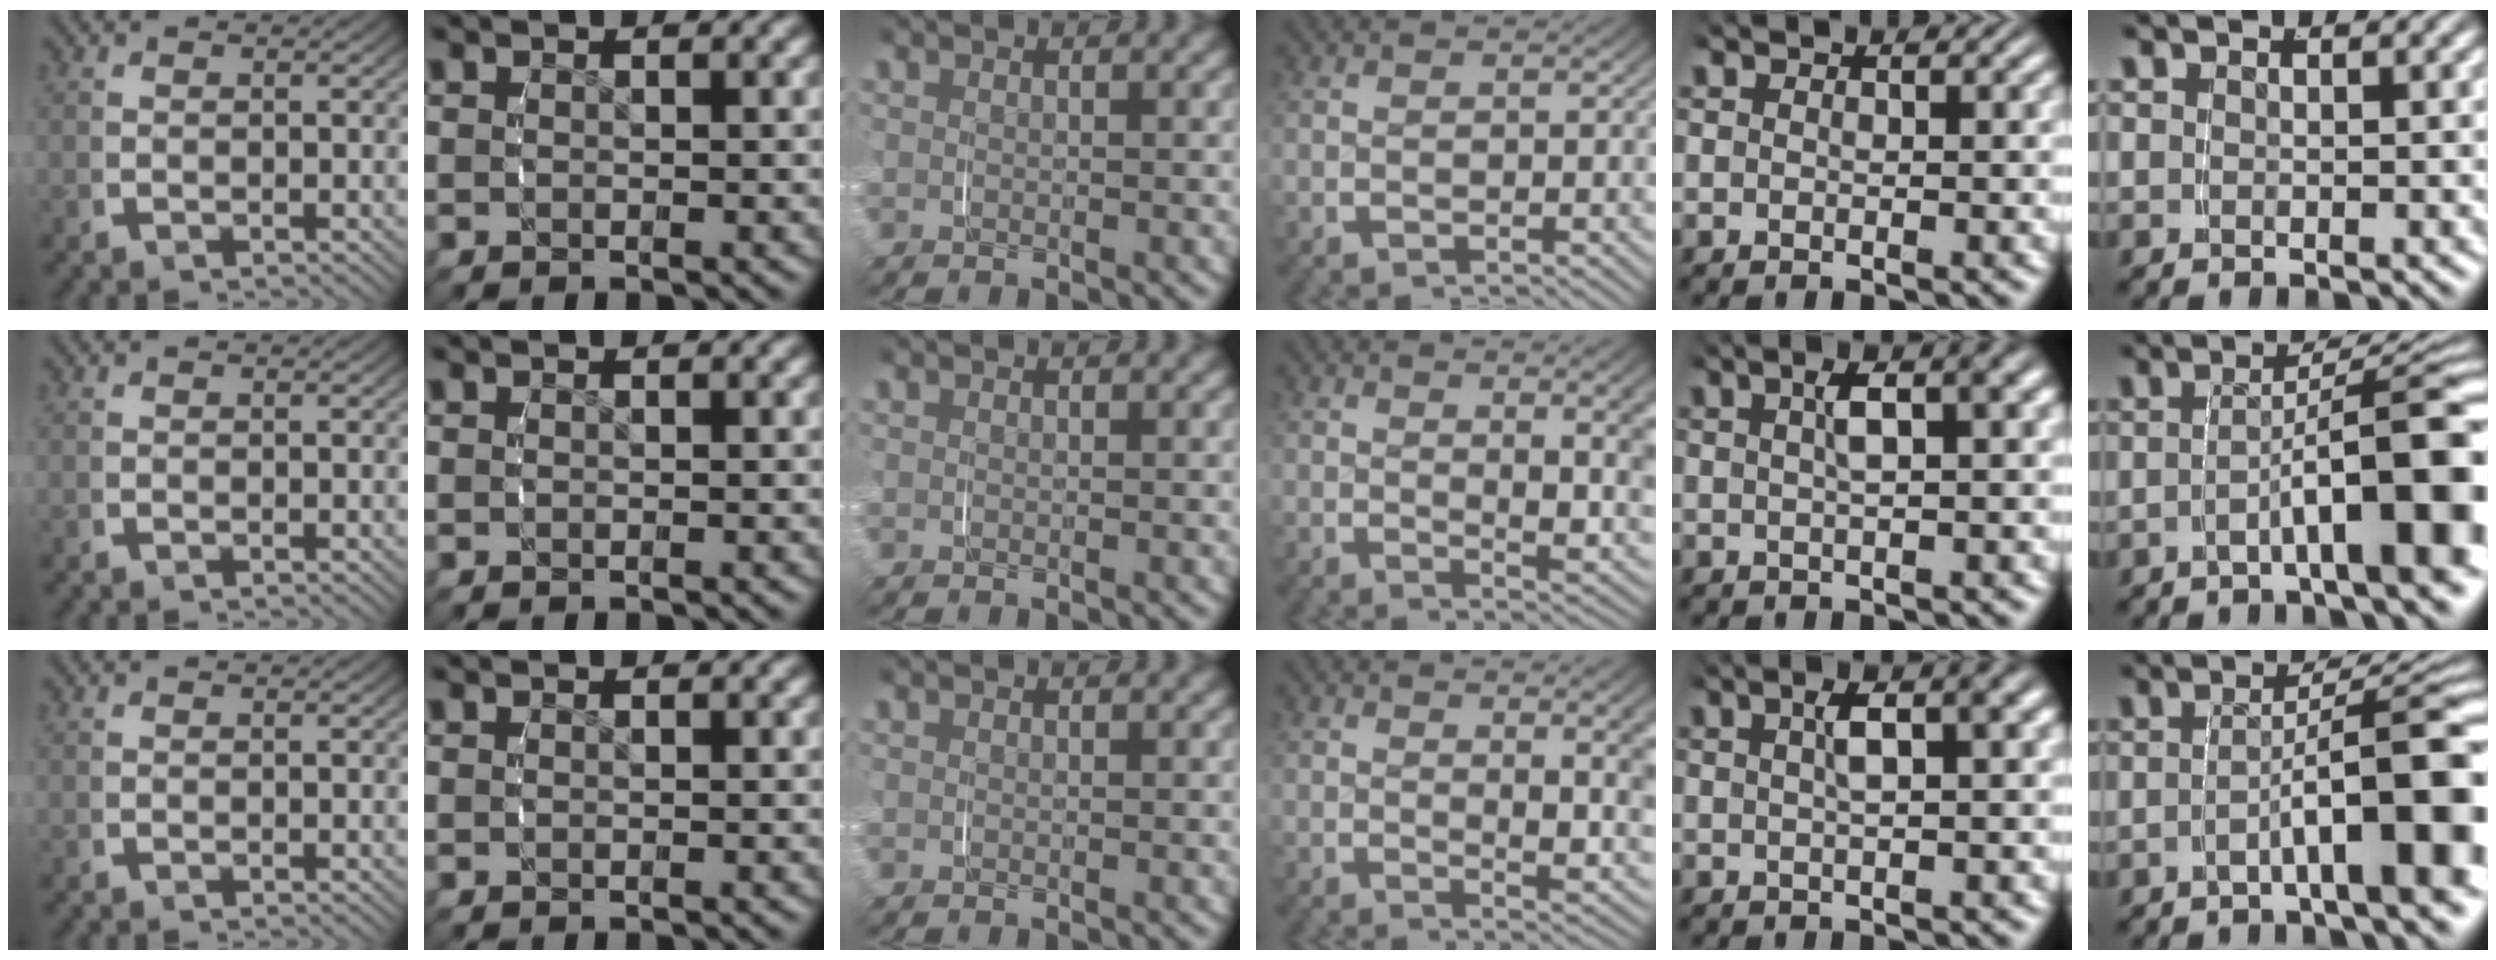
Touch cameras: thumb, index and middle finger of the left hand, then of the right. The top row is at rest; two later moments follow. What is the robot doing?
{"motion": "grasp_and_lifting", "object": "jewelry box"}